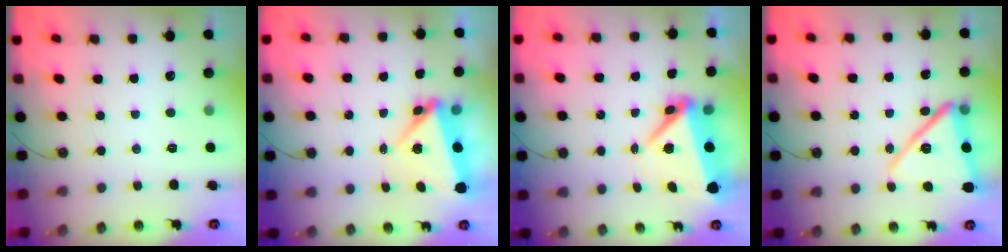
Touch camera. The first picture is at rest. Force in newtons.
{"total": 5.5, "press": 5.3, "slide": 1.7}
{"total": 8.6, "press": 8.6, "slide": 0.8}
{"total": 16.1, "press": 15.3, "slide": 5.1}